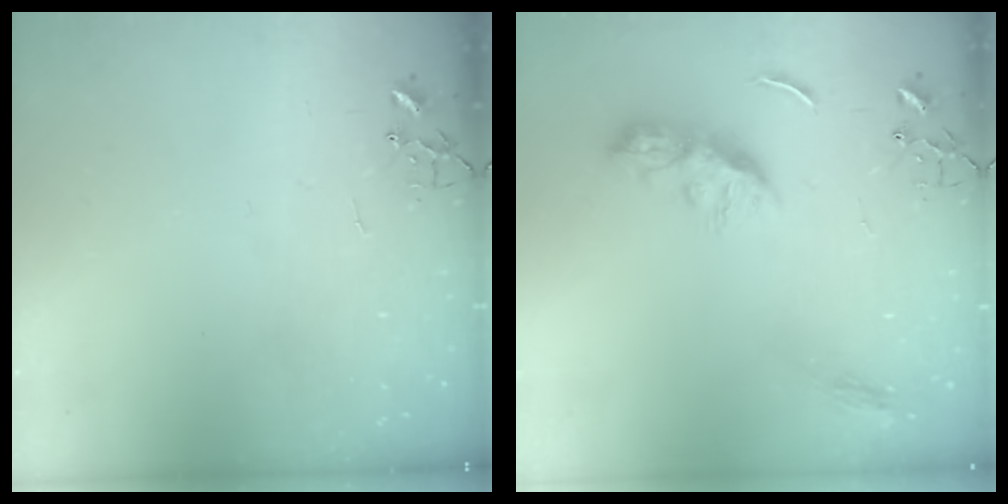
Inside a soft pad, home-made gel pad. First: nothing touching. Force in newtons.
{"total": 10.4, "press": 10.4, "slide": 0.2}